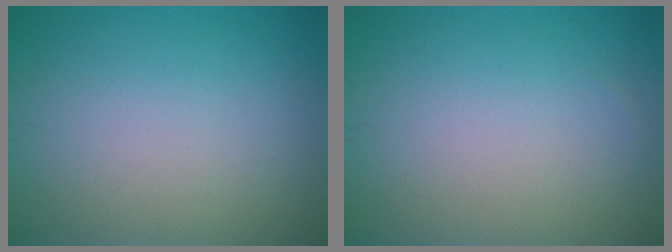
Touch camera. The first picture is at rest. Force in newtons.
{"total": 0.0}